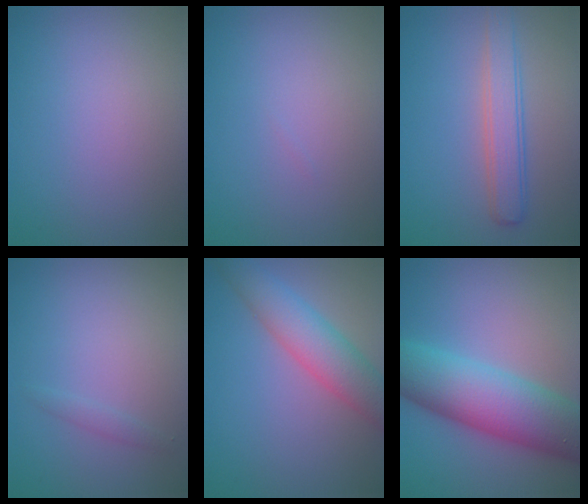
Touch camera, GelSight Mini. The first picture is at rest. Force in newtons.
{"total": 0.0}
{"total": 3.3, "press": 3.2, "slide": 0.3}
{"total": 0.8, "press": 0.8, "slide": 0.1}
{"total": 5.3, "press": 5.3, "slide": 0.0}
{"total": 10.6, "press": 10.5, "slide": 0.5}